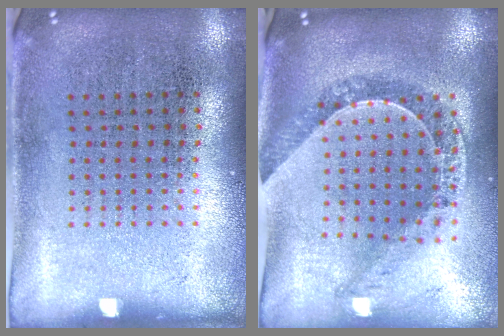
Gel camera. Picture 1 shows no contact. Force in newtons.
{"total": 1.0, "press": 0.9, "slide": 0.2}